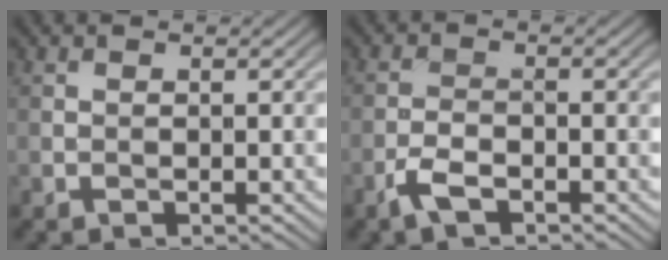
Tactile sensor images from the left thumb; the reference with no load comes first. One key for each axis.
{"total": 2.9, "fx": -2.0, "fy": 1.1, "fz": 1.8, "tx": -0.044, "ty": -0.001, "tz": -0.048}